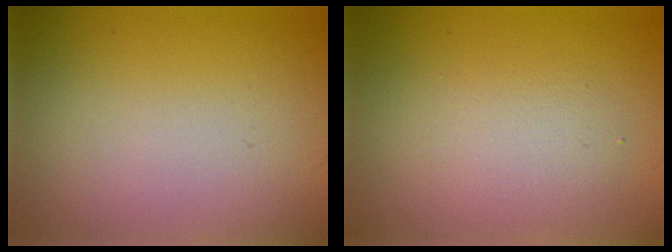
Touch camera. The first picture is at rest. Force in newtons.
{"total": 2.4, "press": 2.4, "slide": 0.1}